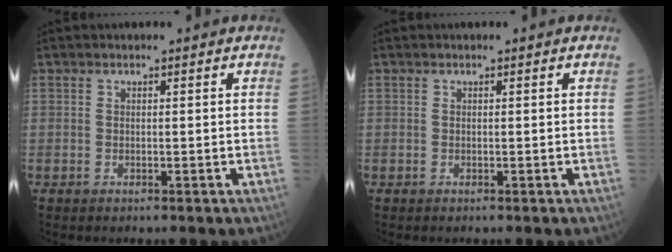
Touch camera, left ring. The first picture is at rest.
{"total": 0.0}